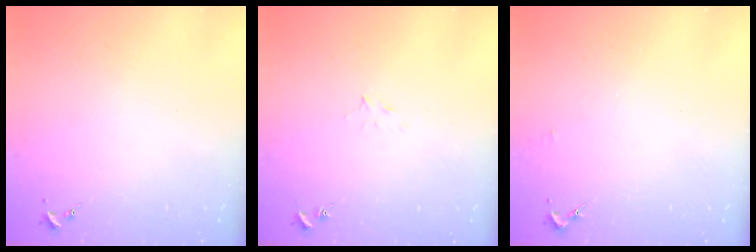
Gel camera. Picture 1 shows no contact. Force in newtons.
{"total": 5.3, "press": 5.1, "slide": 1.0}
{"total": 1.4, "press": 1.4, "slide": 0.1}